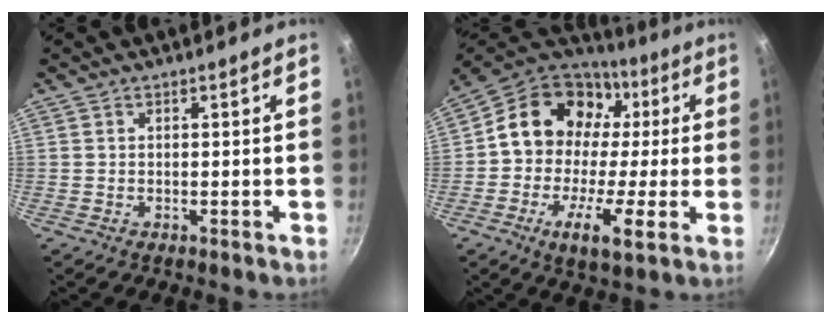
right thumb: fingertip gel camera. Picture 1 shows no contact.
{"total": 19.6, "force": [1.2, 14.1, 13.5], "torque": [-0.208, 0.039, 0.006]}